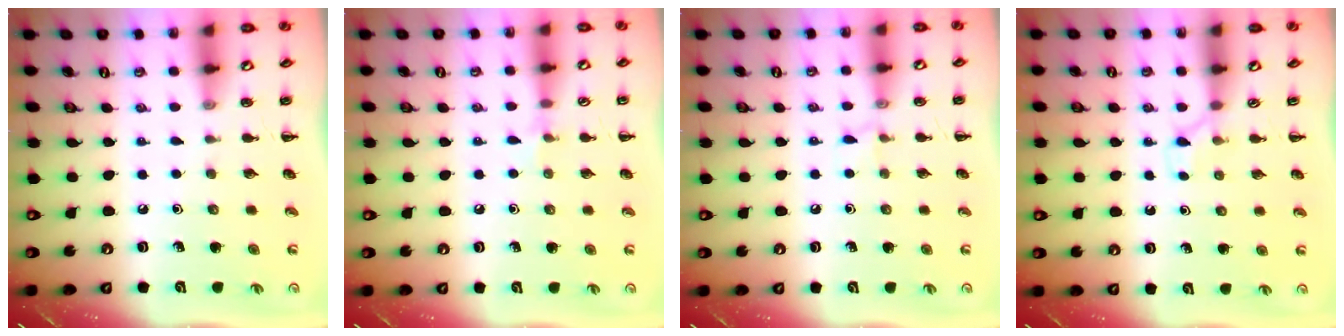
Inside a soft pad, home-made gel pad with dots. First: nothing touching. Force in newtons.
{"total": 4.6, "press": 4.3, "slide": 1.7}
{"total": 4.0, "press": 3.8, "slide": 1.3}
{"total": 2.5, "press": 2.3, "slide": 1.0}